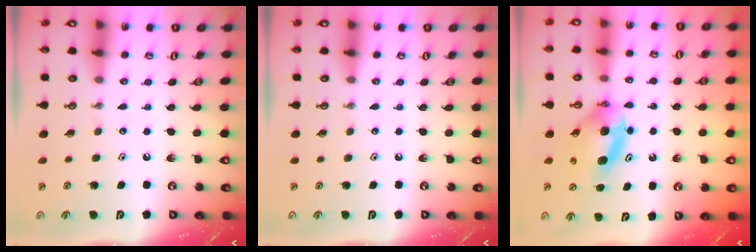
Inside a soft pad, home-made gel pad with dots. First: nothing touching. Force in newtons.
{"total": 0.0}
{"total": 5.9, "press": 5.6, "slide": 1.8}